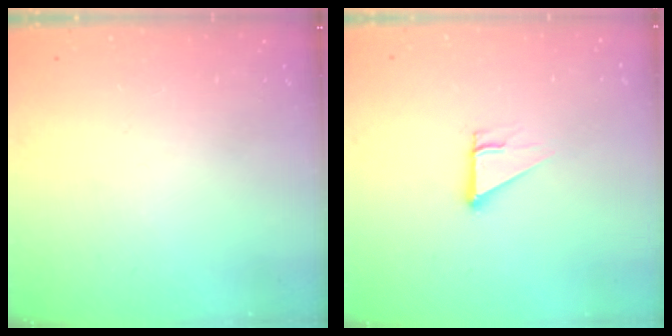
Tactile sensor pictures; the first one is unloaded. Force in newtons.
{"total": 2.7, "press": 2.7, "slide": 0.1}